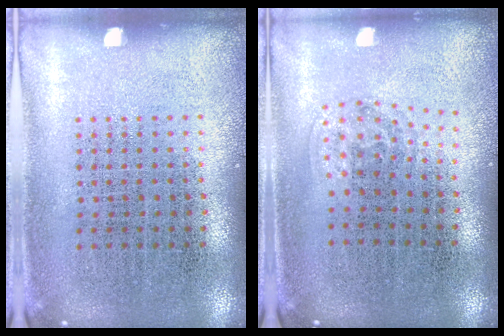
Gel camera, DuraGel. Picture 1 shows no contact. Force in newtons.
{"total": 0.9, "press": 0.6, "slide": 0.7}